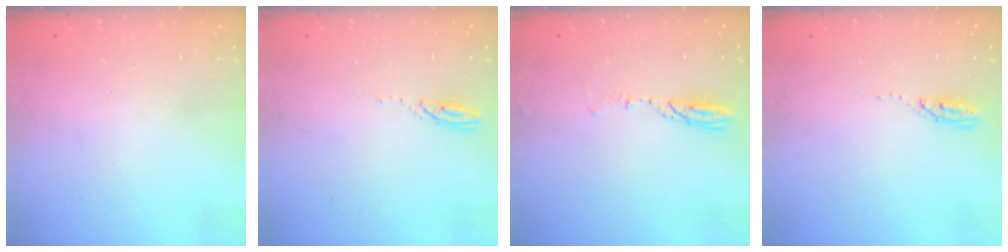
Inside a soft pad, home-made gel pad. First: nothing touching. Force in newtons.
{"total": 3.0, "press": 3.0, "slide": 0.2}
{"total": 4.8, "press": 4.7, "slide": 1.0}
{"total": 3.6, "press": 3.5, "slide": 0.3}